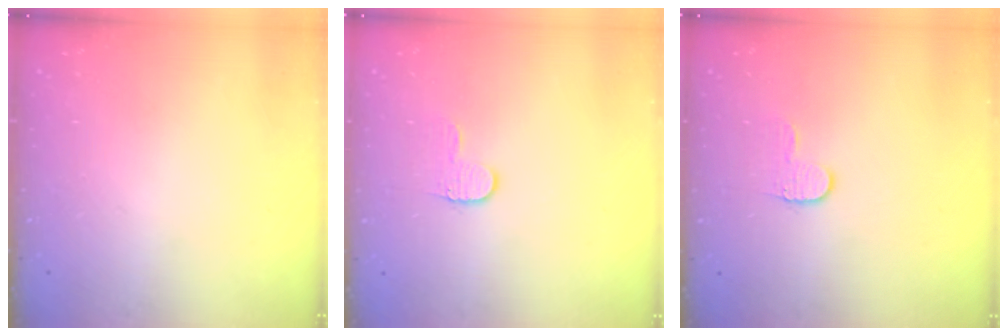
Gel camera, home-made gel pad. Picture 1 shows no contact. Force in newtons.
{"total": 5.8, "press": 5.8, "slide": 0.5}
{"total": 5.8, "press": 5.8, "slide": 0.5}